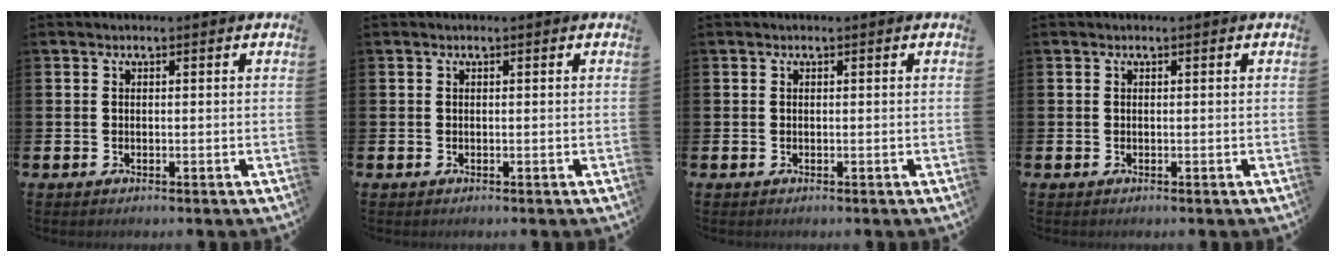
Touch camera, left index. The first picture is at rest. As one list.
[{"total": 0.0}, {"total": 0.0}, {"total": 0.0}]